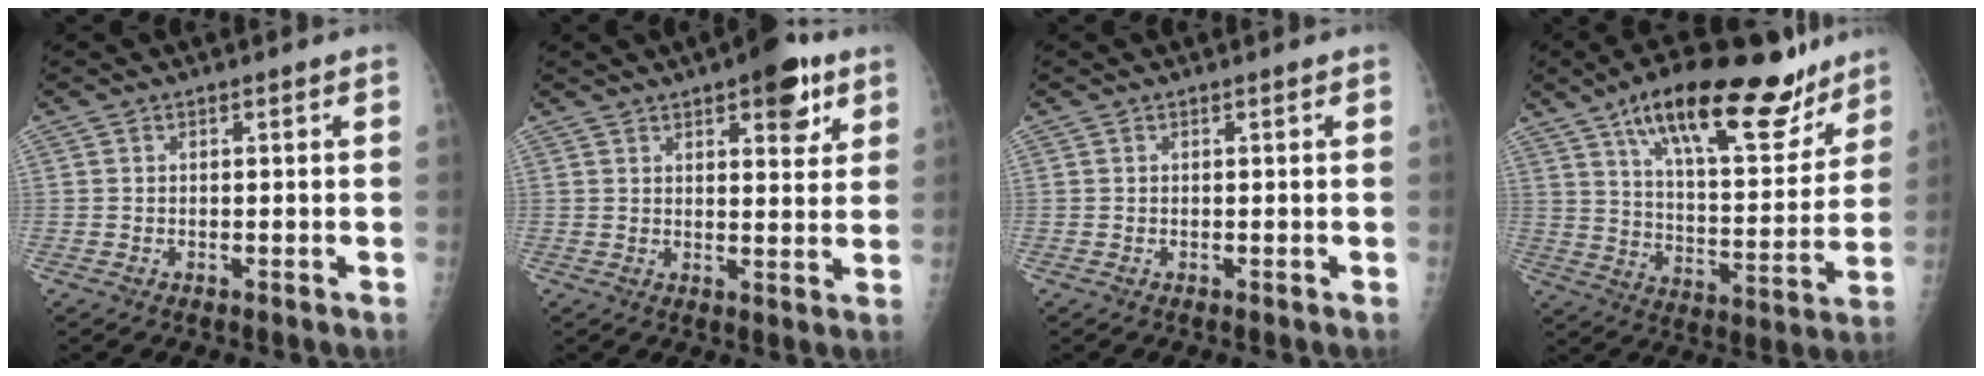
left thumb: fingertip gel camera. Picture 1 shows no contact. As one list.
[{"total": 9.1, "force": [5.0, 3.7, 6.6], "torque": [-0.063, -0.019, 0.063]}, {"total": 0.0}, {"total": 24.4, "force": [16.1, 8.6, 16.2], "torque": [-0.209, -0.052, 0.257]}]